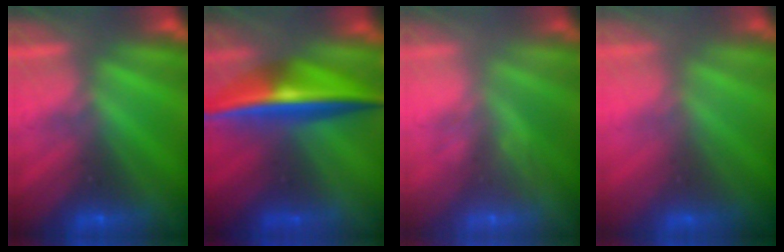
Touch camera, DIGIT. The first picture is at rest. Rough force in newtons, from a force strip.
{"total": 7.7}
{"total": 2.3}
{"total": 2.8}